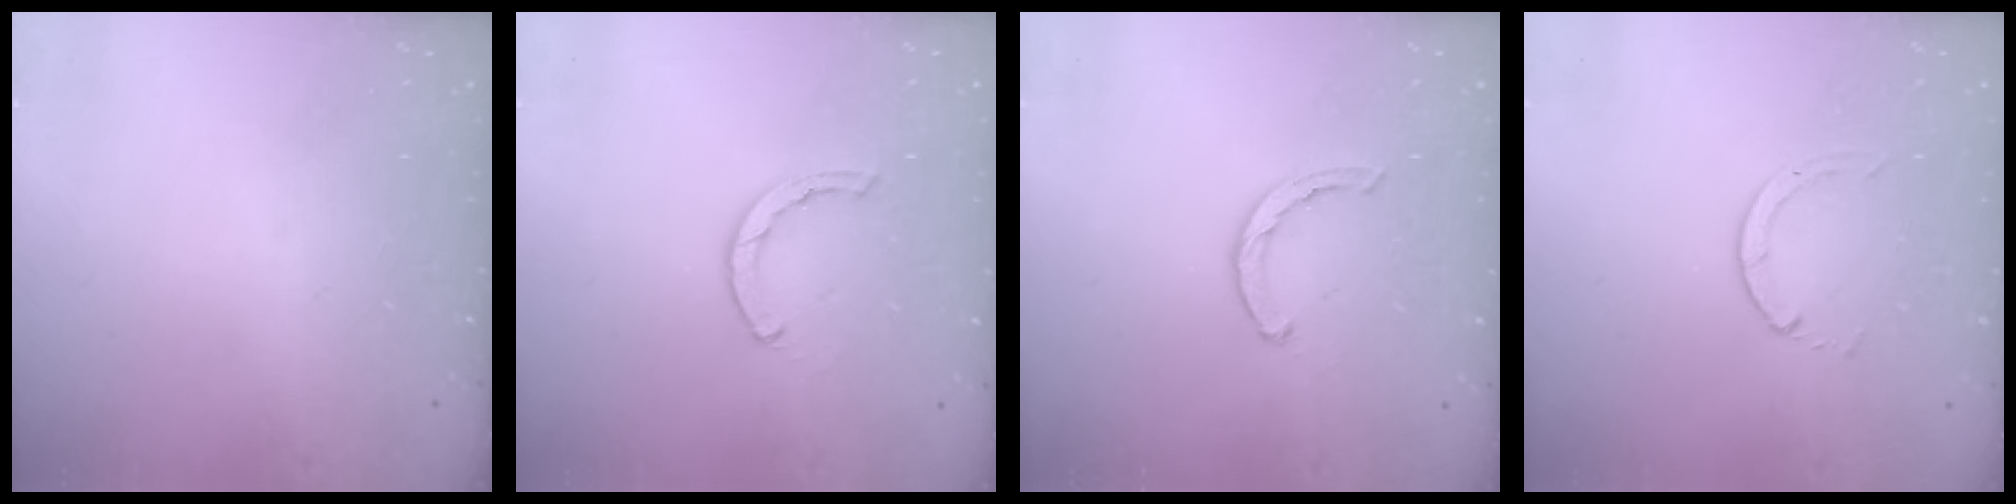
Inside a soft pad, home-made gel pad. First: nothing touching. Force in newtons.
{"total": 2.1, "press": 2.1, "slide": 0.2}
{"total": 2.7, "press": 2.7, "slide": 0.4}
{"total": 1.3, "press": 1.2, "slide": 0.3}